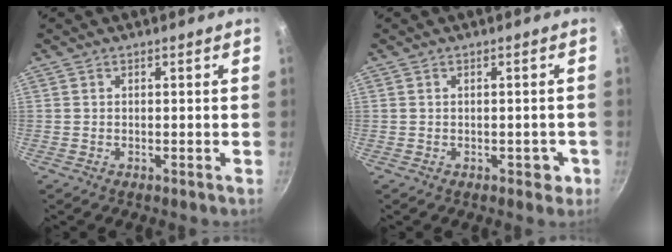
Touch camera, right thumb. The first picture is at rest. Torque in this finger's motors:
{"motor_torque": [0.46, 0.59, -0.14, 0.02, -0.02]}